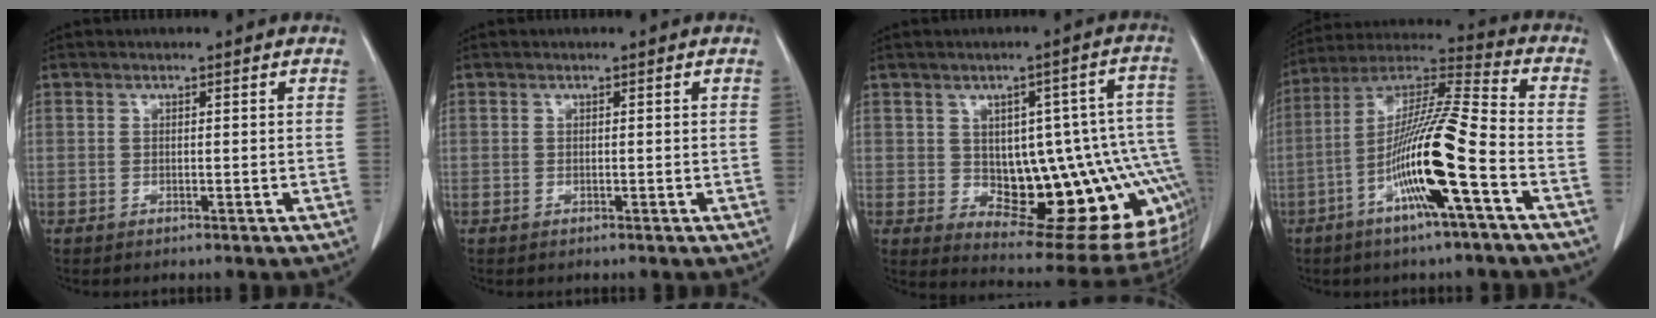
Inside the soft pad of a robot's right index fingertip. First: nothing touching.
{"total": 0.0}
{"total": 19.3, "force": [-2.4, 7.1, 17.8], "torque": [-0.146, 0.036, -0.003]}
{"total": 16.3, "force": [-5.6, 0.1, 15.3], "torque": [-0.292, 0.002, -0.108]}